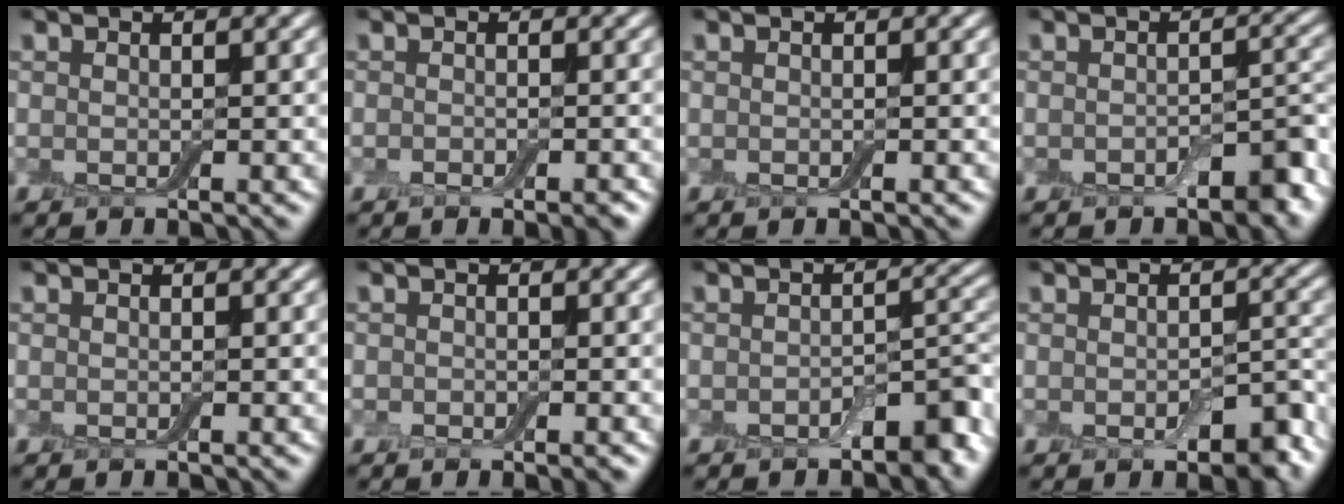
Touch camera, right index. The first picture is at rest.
{"total": 1.3, "force": [-0.8, 0.5, 0.9], "torque": [-0.013, -0.004, -0.011]}
{"total": 0.0}
{"total": 3.1, "force": [-1.8, 1.4, 2.1], "torque": [-0.026, 0.003, -0.026]}
{"total": 0.0}
{"total": 0.9, "force": [-0.5, 0.5, 0.5], "torque": [-0.007, -0.005, -0.008]}
{"total": 3.5, "force": [-2.1, 1.6, 2.3], "torque": [-0.027, 0.003, -0.031]}
{"total": 3.5, "force": [-1.5, 1.8, 2.6], "torque": [-0.034, -0.005, -0.018]}